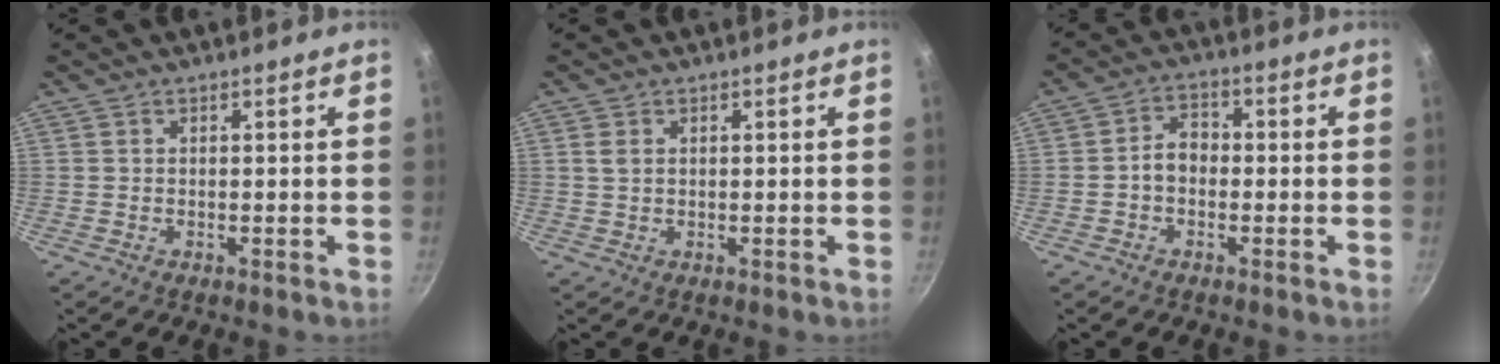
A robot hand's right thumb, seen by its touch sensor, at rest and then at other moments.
{"total": 1.6, "force": [0.5, 1.1, 1.0], "torque": [-0.018, 0.000, 0.009]}
{"total": 4.6, "force": [-0.9, 3.5, 2.9], "torque": [-0.030, 0.023, -0.025]}